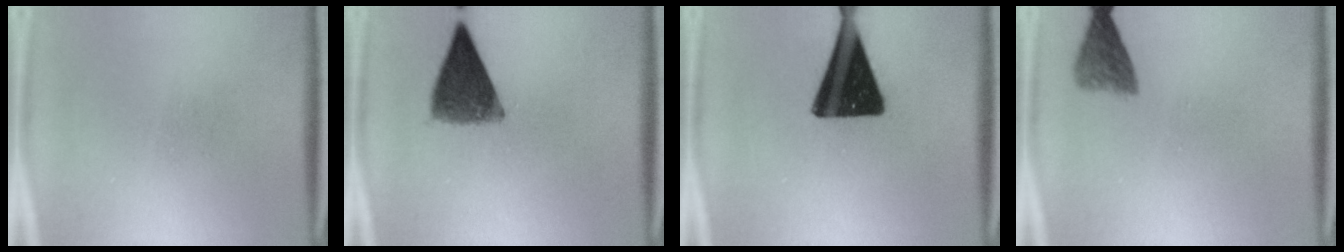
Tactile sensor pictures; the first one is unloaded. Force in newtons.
{"total": 8.3}
{"total": 18.6}
{"total": 3.6}